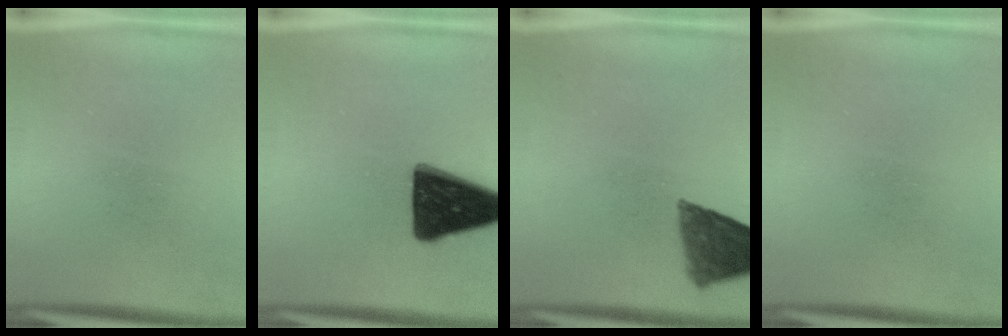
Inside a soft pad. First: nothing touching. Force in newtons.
{"total": 17.6}
{"total": 9.2}
{"total": 0.0}